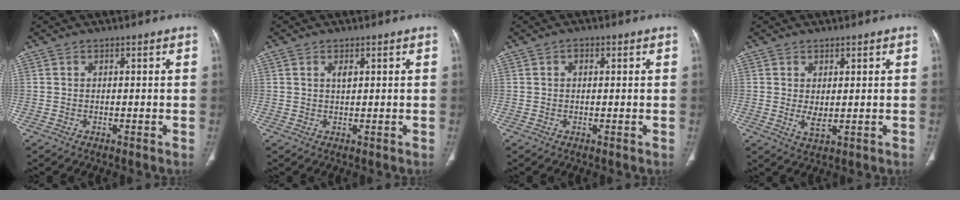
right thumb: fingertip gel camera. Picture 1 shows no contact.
{"total": 1.2, "force": [0.6, 0.5, 1.0], "torque": [-0.019, -0.001, 0.011]}
{"total": 1.0, "force": [0.3, 0.6, 0.7], "torque": [-0.011, 0.001, 0.003]}
{"total": 2.8, "force": [0.3, 1.3, 2.4], "torque": [-0.042, -0.012, 0.013]}